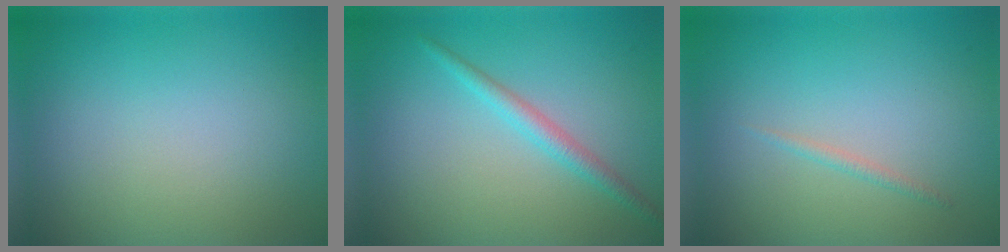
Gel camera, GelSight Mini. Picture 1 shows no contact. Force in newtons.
{"total": 2.0, "press": 2.0, "slide": 0.0}
{"total": 0.7, "press": 0.7, "slide": 0.1}